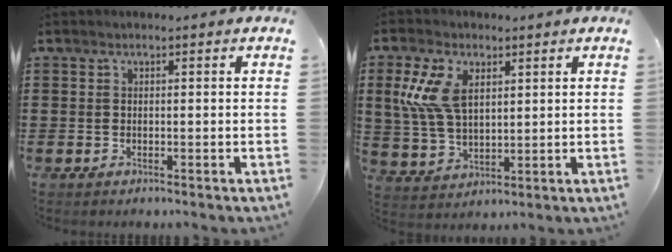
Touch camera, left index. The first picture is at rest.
{"total": 9.1, "force": [3.2, 5.0, 6.9], "torque": [-0.172, 0.002, 0.053]}